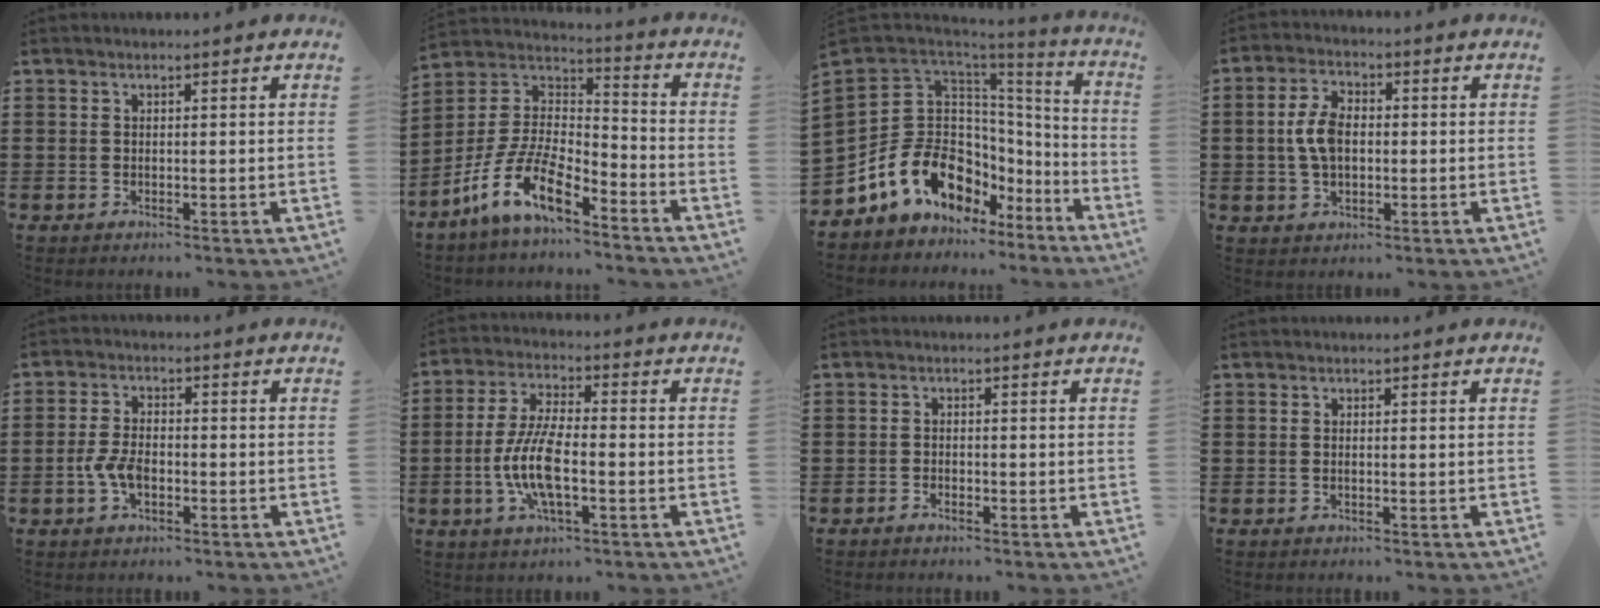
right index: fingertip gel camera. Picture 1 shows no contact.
{"total": 11.8, "force": [-7.9, 4.1, 7.8], "torque": [-0.174, 0.010, -0.157]}
{"total": 13.5, "force": [-4.9, 10.2, 7.3], "torque": [-0.179, -0.001, -0.086]}
{"total": 6.1, "force": [0.0, 3.6, 4.9], "torque": [-0.118, 0.006, -0.007]}
{"total": 4.3, "force": [-1.4, 2.3, 3.3], "torque": [-0.087, -0.004, -0.032]}
{"total": 9.1, "force": [-2.2, 3.1, 8.2], "torque": [-0.185, -0.011, -0.046]}
{"total": 0.9, "force": [-0.9, 0.2, 0.1], "torque": [-0.004, 0.002, -0.018]}
{"total": 0.0}